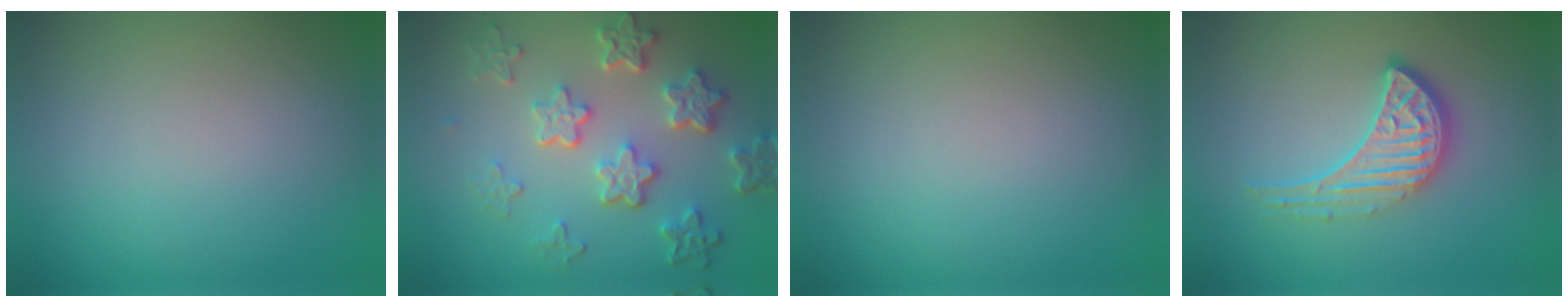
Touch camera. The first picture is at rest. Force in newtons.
{"total": 6.0, "press": 4.4, "slide": 4.0}
{"total": 0.0}
{"total": 3.5, "press": 2.9, "slide": 2.0}